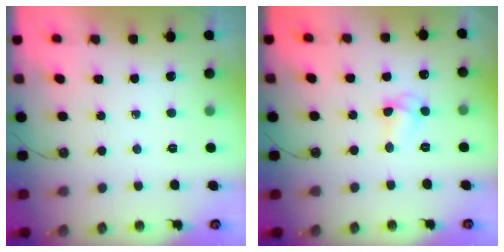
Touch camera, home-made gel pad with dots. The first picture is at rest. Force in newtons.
{"total": 5.2, "press": 5.2, "slide": 0.5}